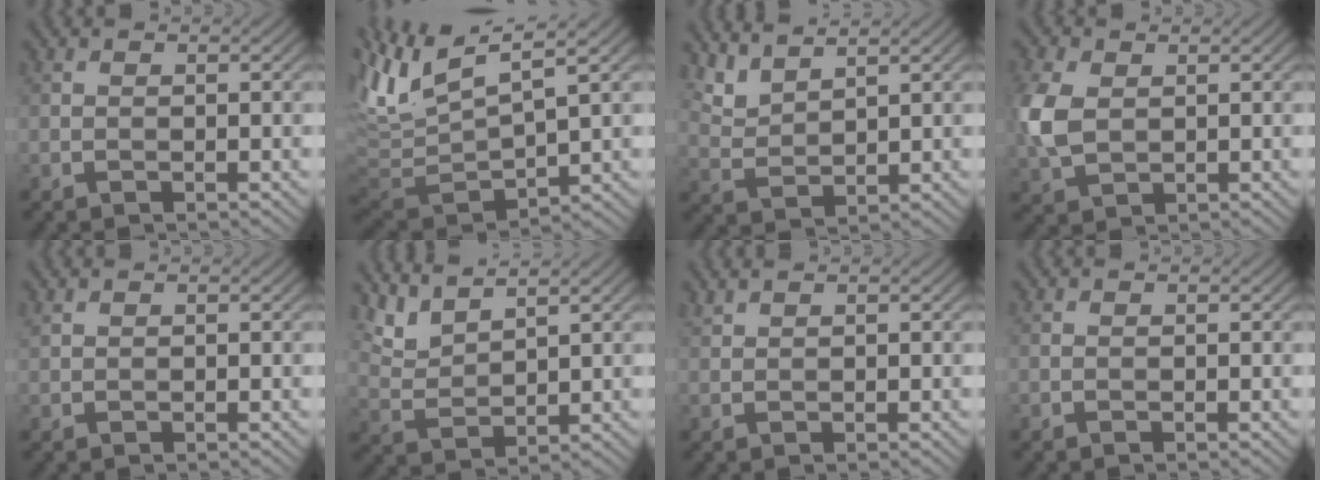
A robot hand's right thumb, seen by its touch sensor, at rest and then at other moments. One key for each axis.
{"total": 11.1, "fx": 5.2, "fy": 3.6, "fz": 9.1, "tx": -0.214, "ty": 0.014, "tz": 0.101}
{"total": 4.3, "fx": 3.8, "fy": 0.9, "fz": 1.8, "tx": -0.056, "ty": 0.000, "tz": 0.086}
{"total": 6.1, "fx": 0.7, "fy": 4.2, "fz": 4.4, "tx": -0.134, "ty": 0.002, "tz": 0.014}
{"total": 0.8, "fx": 0.7, "fy": 0.2, "fz": 0.4, "tx": -0.015, "ty": 0.003, "tz": 0.018}
{"total": 5.0, "fx": 4.3, "fy": 1.1, "fz": 2.3, "tx": -0.070, "ty": 0.001, "tz": 0.097}
{"total": 1.0, "fx": 1.0, "fy": 0.1, "fz": 0.3, "tx": -0.014, "ty": 0.005, "tz": 0.025}
{"total": 0.0}